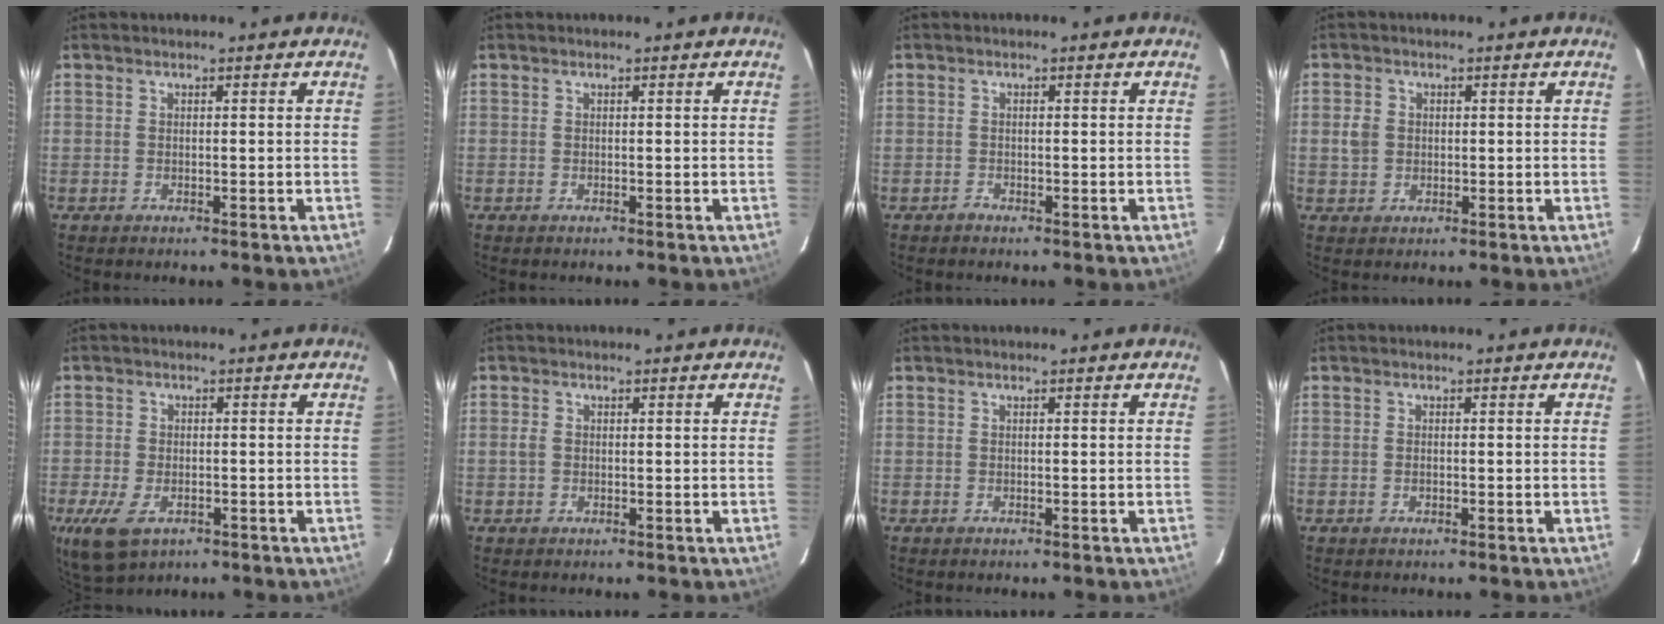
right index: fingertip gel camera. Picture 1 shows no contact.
{"total": 0.0}
{"total": 0.8, "force": [-0.6, 0.5, -0.2], "torque": [0.003, 0.004, -0.013]}
{"total": 3.2, "force": [0.1, 2.9, 1.2], "torque": [-0.024, 0.008, 0.001]}
{"total": 8.1, "force": [-3.9, 4.7, 5.3], "torque": [-0.124, -0.025, -0.066]}
{"total": 1.3, "force": [-0.2, 1.1, 0.6], "torque": [-0.014, 0.003, -0.006]}
{"total": 0.0}
{"total": 0.8, "force": [-0.2, 0.5, 0.6], "torque": [-0.012, 0.002, -0.004]}